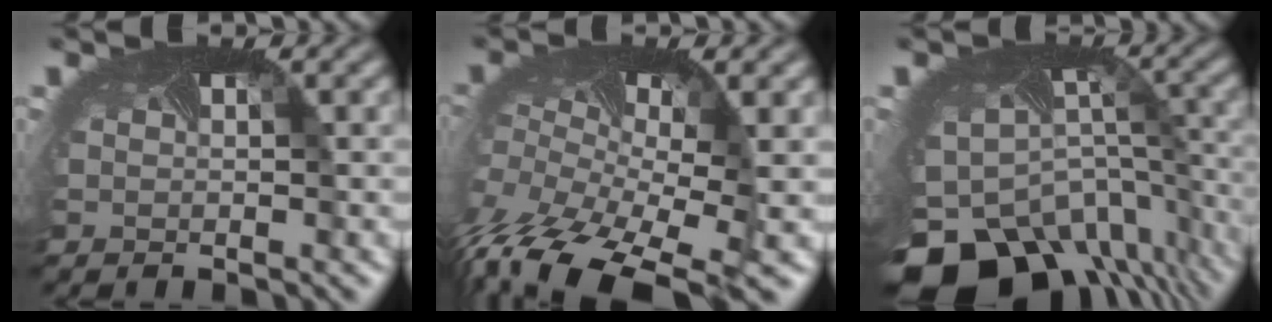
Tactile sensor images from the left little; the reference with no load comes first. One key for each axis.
{"total": 11.6, "fx": -6.9, "fy": 5.5, "fz": 7.6, "tx": -0.204, "ty": -0.056, "tz": -0.105}
{"total": 16.3, "fx": -10.7, "fy": 9.6, "fz": 7.6, "tx": -0.184, "ty": -0.066, "tz": -0.115}